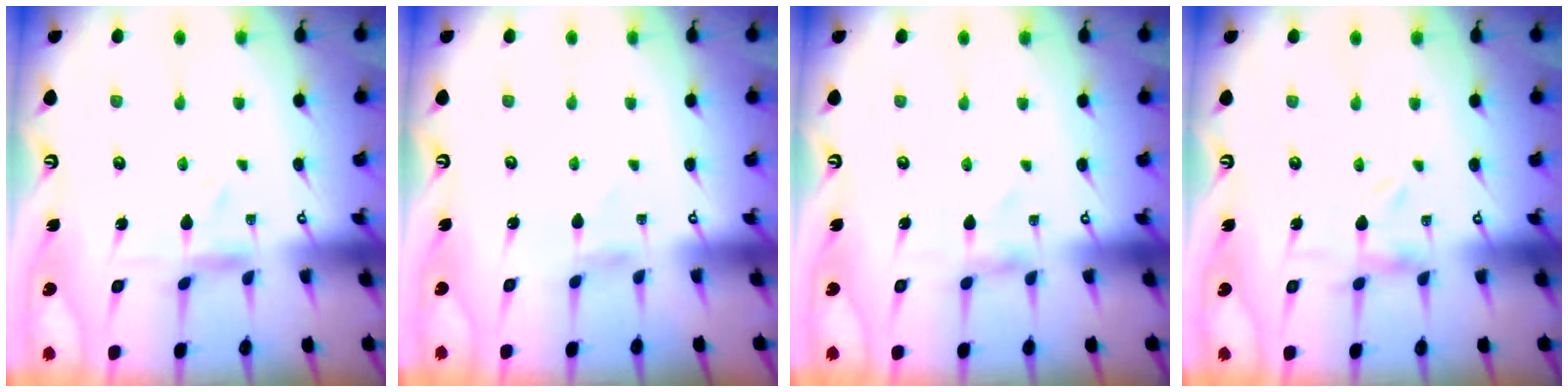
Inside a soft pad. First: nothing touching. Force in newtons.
{"total": 1.0, "press": 1.0, "slide": 0.1}
{"total": 0.6, "press": 0.6, "slide": 0.1}
{"total": 0.0}